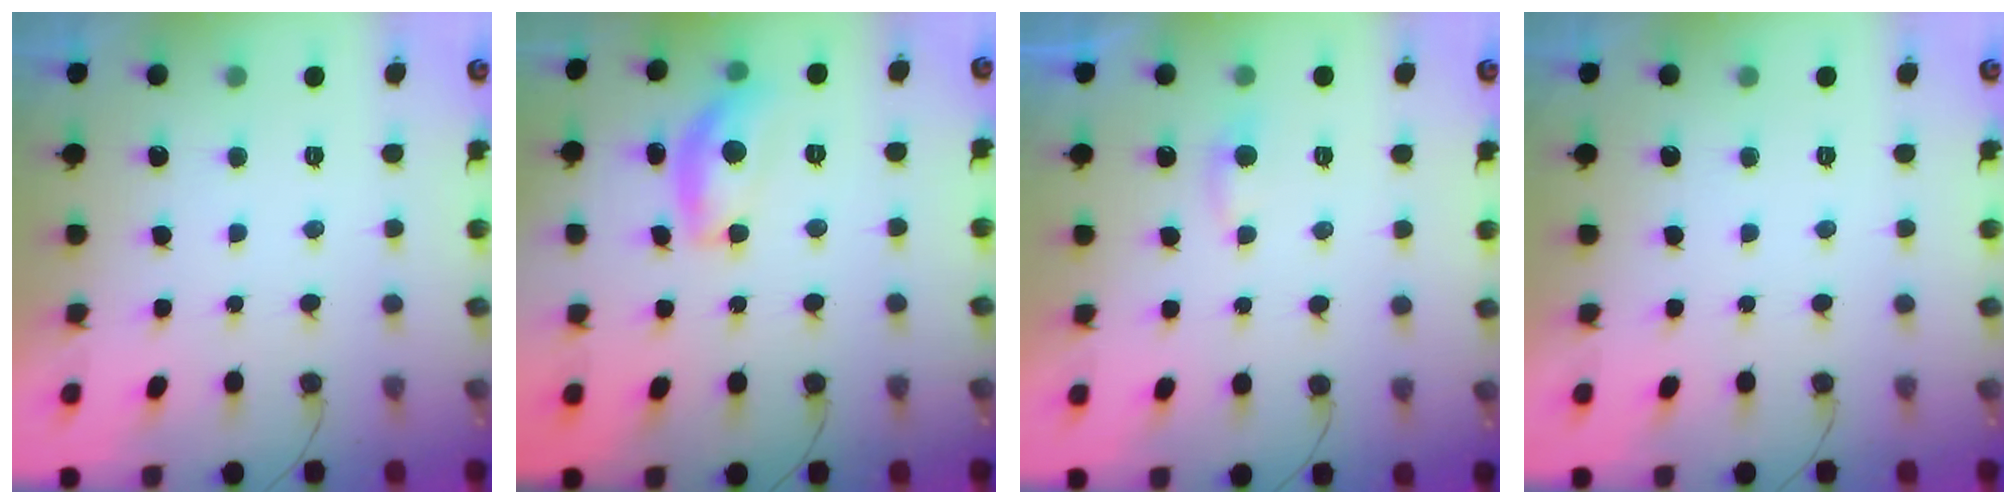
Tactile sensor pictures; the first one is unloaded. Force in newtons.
{"total": 11.9, "press": 11.9, "slide": 0.6}
{"total": 3.1, "press": 3.0, "slide": 0.4}
{"total": 0.0}